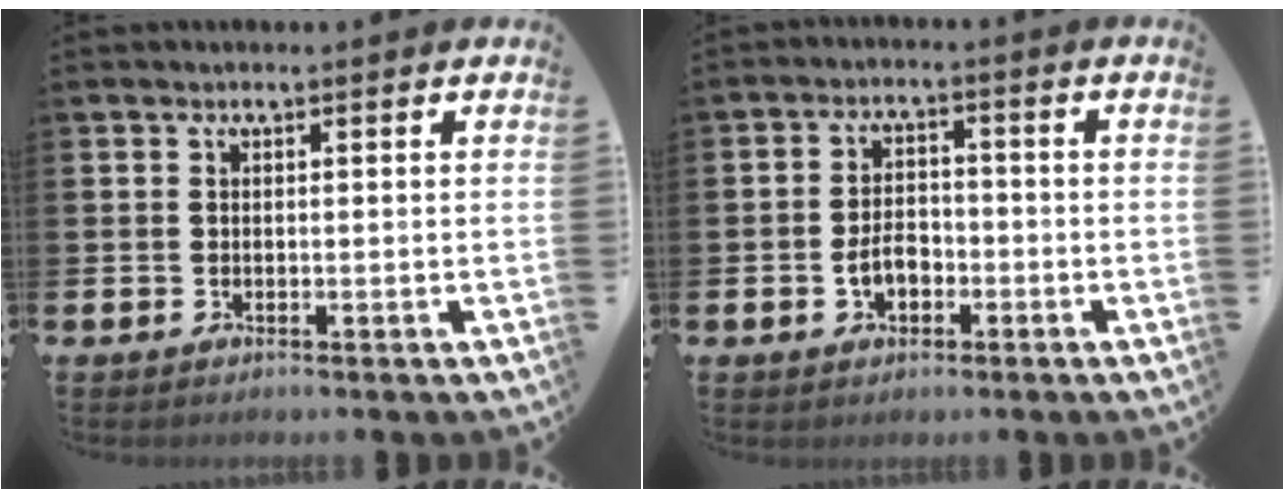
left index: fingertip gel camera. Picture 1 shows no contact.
{"total": 3.7, "force": [-1.5, 2.4, 2.4], "torque": [-0.036, 0.002, -0.032]}